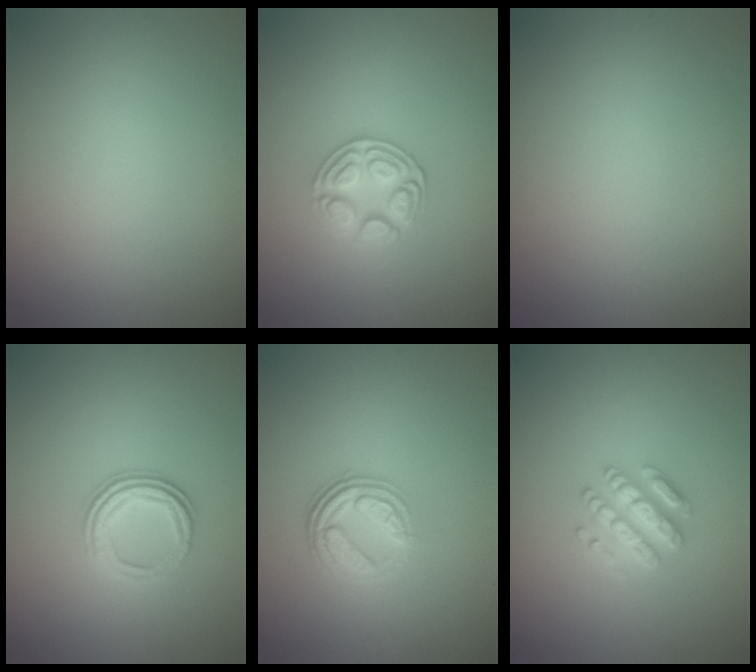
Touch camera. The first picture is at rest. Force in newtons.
{"total": 3.2, "press": 2.9, "slide": 1.4}
{"total": 0.0}
{"total": 3.2, "press": 2.4, "slide": 2.1}
{"total": 3.9, "press": 2.8, "slide": 2.7}
{"total": 2.9, "press": 2.8, "slide": 0.5}